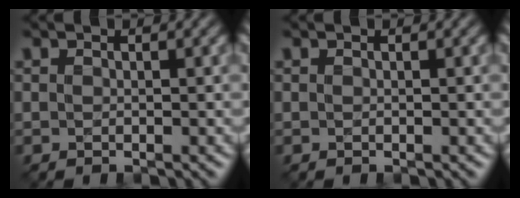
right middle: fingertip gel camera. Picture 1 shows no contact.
{"total": 0.0}